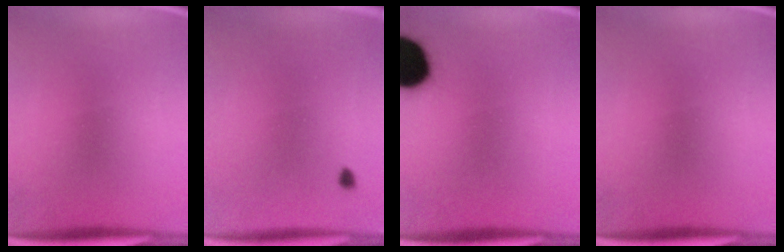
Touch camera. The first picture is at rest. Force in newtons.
{"total": 0.9}
{"total": 18.1}
{"total": 0.0}